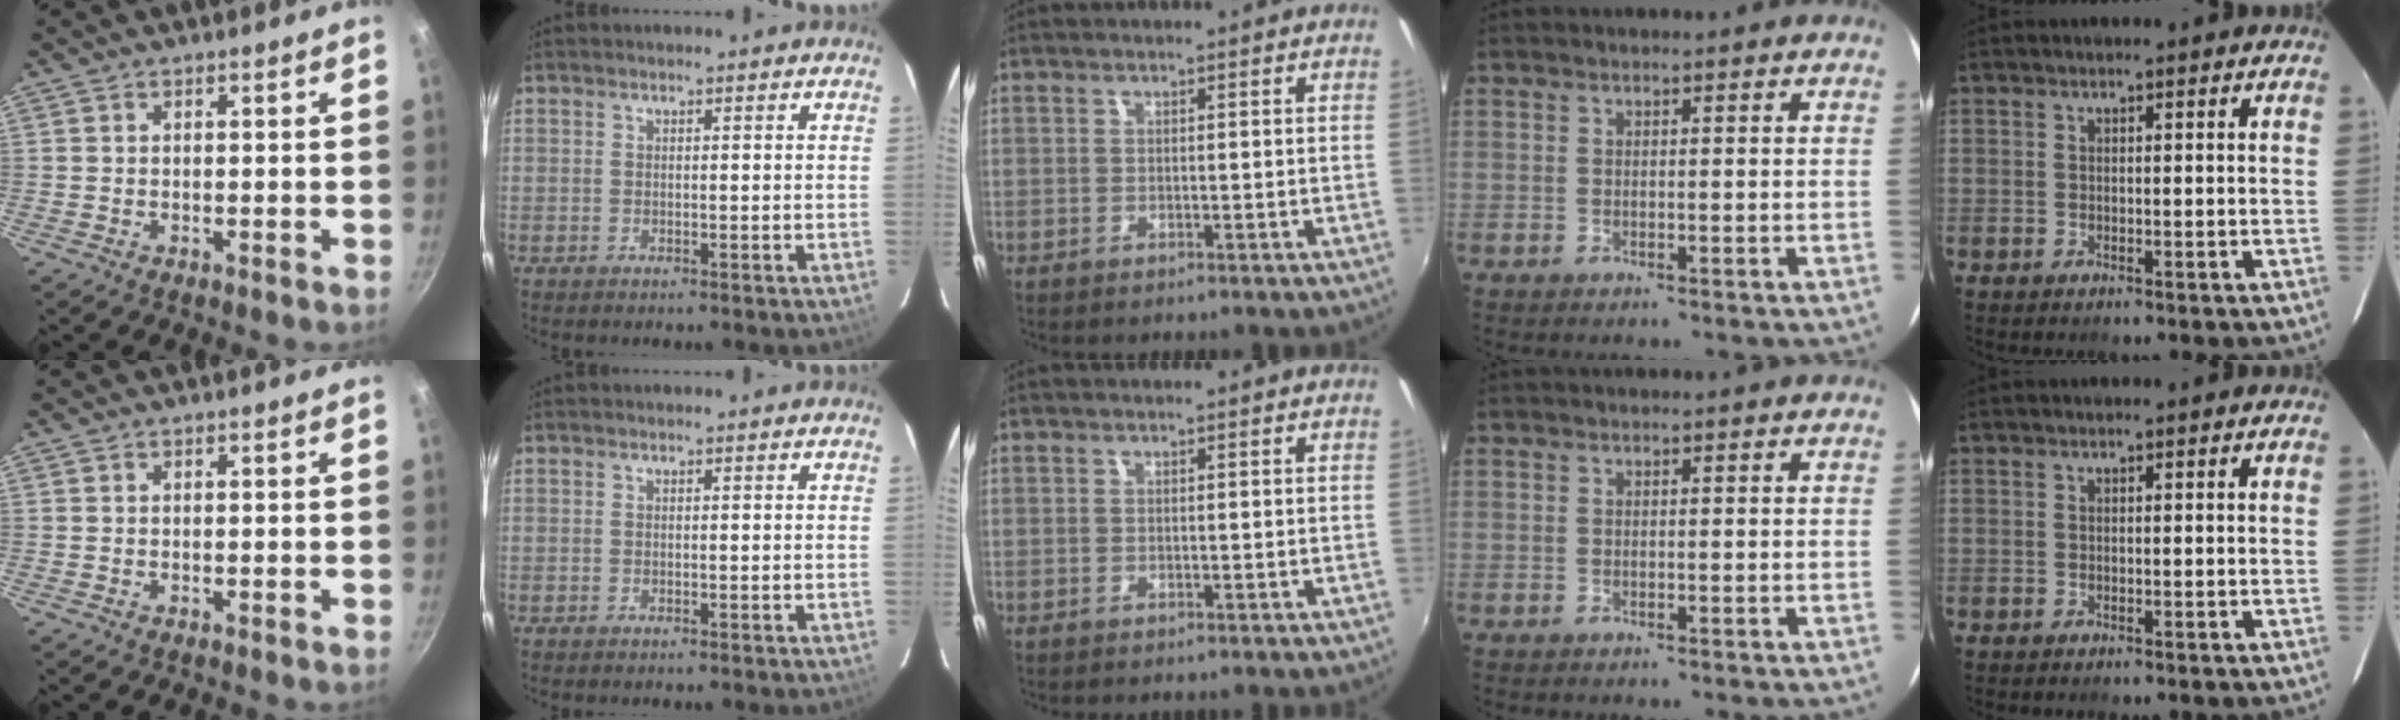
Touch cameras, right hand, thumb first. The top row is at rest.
{}